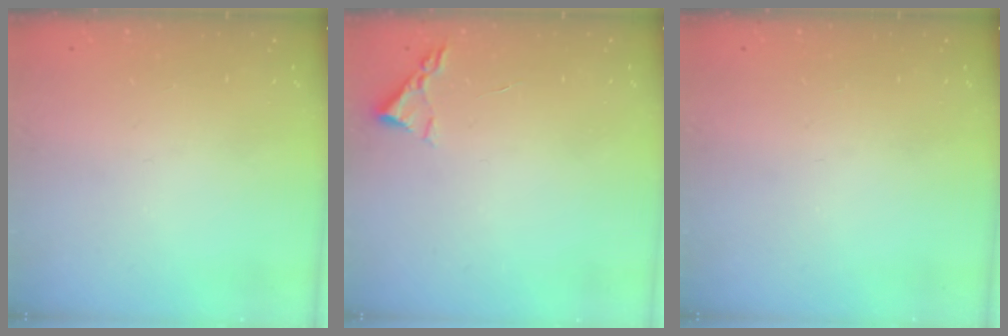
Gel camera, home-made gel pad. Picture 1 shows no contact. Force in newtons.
{"total": 2.4, "press": 2.3, "slide": 0.3}
{"total": 0.0}